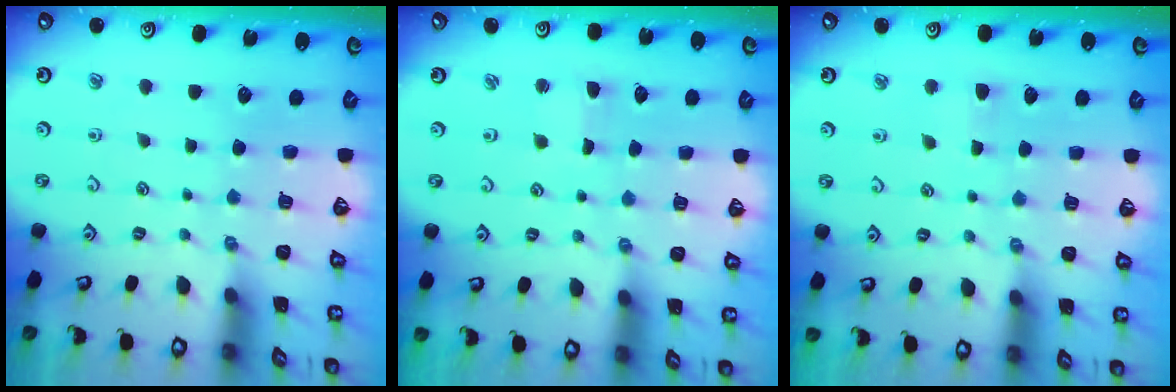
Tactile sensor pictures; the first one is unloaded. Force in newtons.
{"total": 2.3, "press": 2.3, "slide": 0.4}
{"total": 3.6, "press": 3.5, "slide": 0.5}